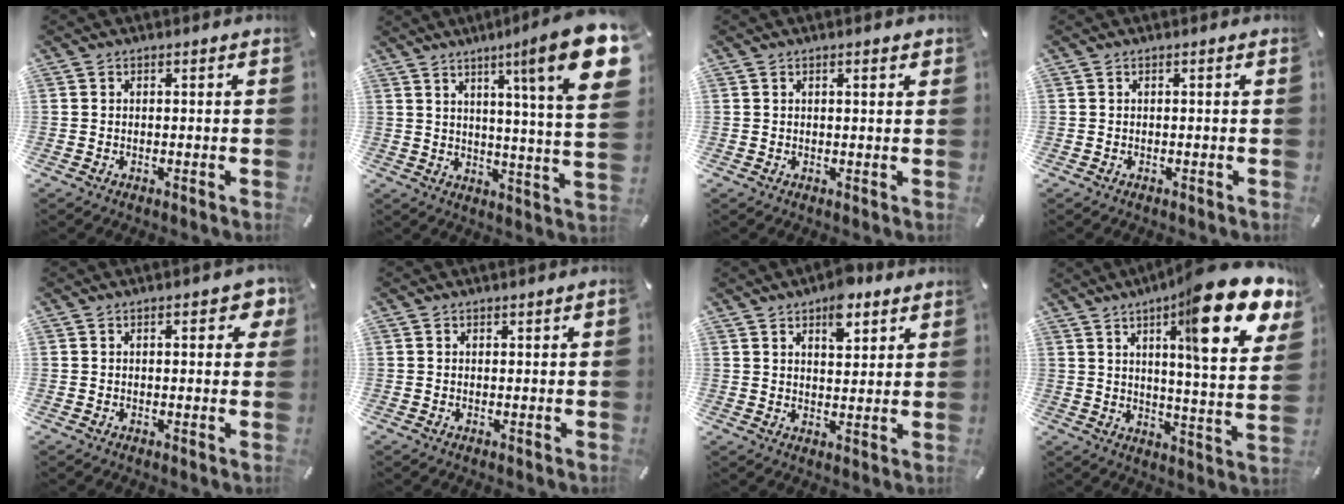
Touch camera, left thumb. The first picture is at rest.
{"total": 18.4, "force": [8.3, 1.4, 16.4], "torque": [-0.247, -0.049, 0.111]}
{"total": 1.0, "force": [0.7, 0.4, 0.6], "torque": [-0.013, 0.002, 0.012]}
{"total": 0.0}
{"total": 3.7, "force": [1.4, 2.2, 2.7], "torque": [-0.031, 0.002, 0.019]}
{"total": 0.6, "force": [0.4, 0.4, 0.2], "torque": [-0.003, 0.002, 0.008]}
{"total": 7.6, "force": [4.9, 4.0, 4.3], "torque": [-0.049, -0.020, 0.080]}
{"total": 20.5, "force": [12.1, 4.1, 16.0], "torque": [-0.230, -0.077, 0.178]}